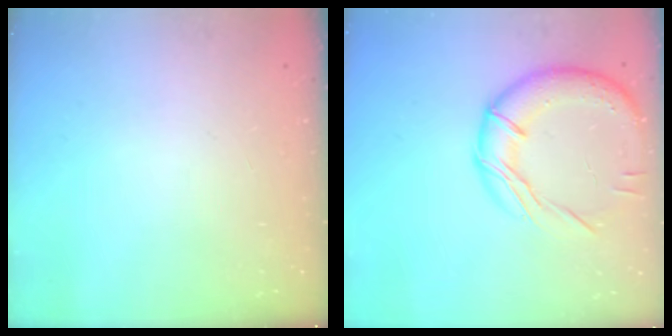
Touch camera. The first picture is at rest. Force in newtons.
{"total": 17.0, "press": 16.9, "slide": 1.0}